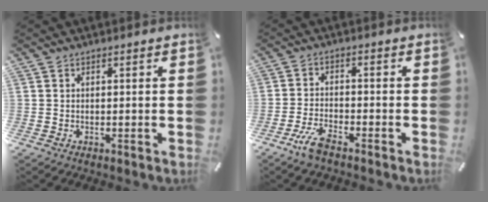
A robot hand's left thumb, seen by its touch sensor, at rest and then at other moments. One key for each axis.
{"total": 5.5, "fx": -4.0, "fy": 1.4, "fz": 3.5, "tx": -0.086, "ty": 0.005, "tz": -0.076}